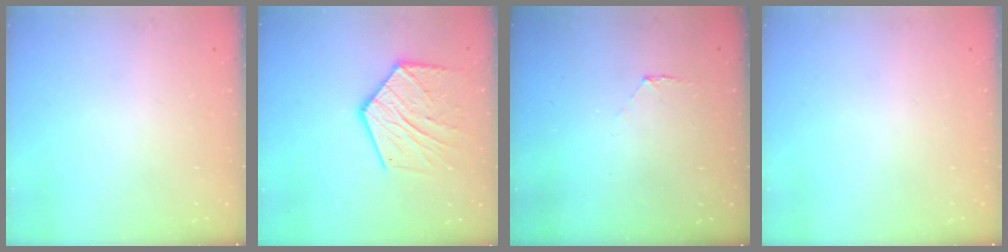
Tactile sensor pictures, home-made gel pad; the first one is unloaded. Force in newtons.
{"total": 16.9, "press": 16.8, "slide": 1.3}
{"total": 3.9, "press": 3.9, "slide": 0.4}
{"total": 0.0}